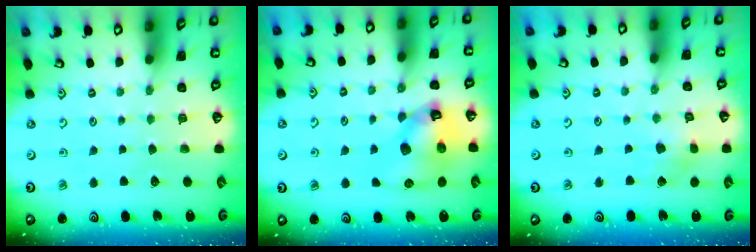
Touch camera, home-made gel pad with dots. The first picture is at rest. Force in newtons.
{"total": 12.1, "press": 12.0, "slide": 1.0}
{"total": 4.8, "press": 4.8, "slide": 0.4}